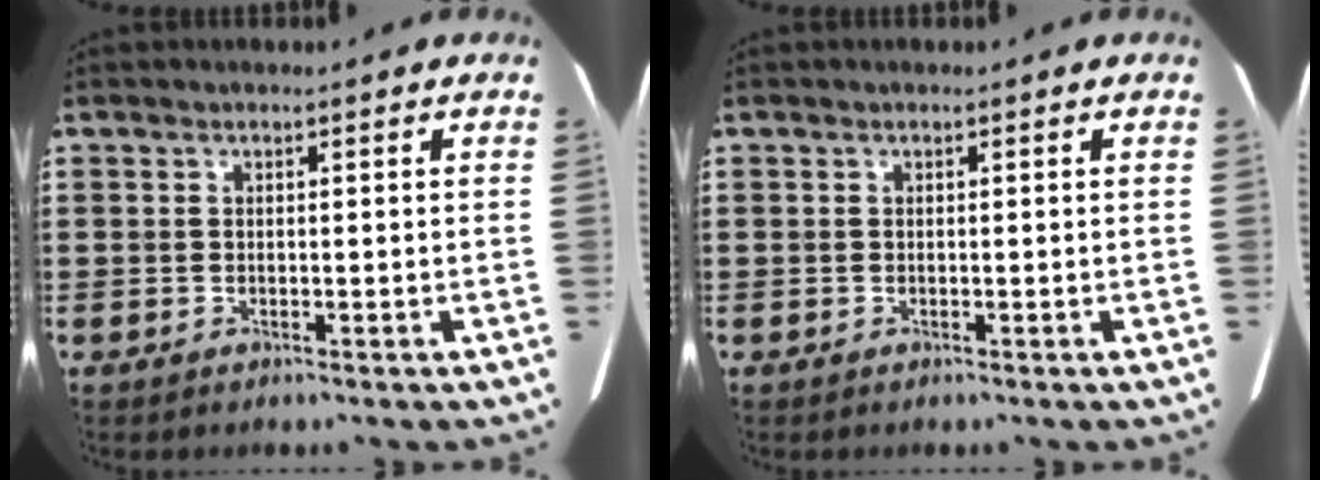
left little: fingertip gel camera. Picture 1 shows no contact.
{"total": 0.0}